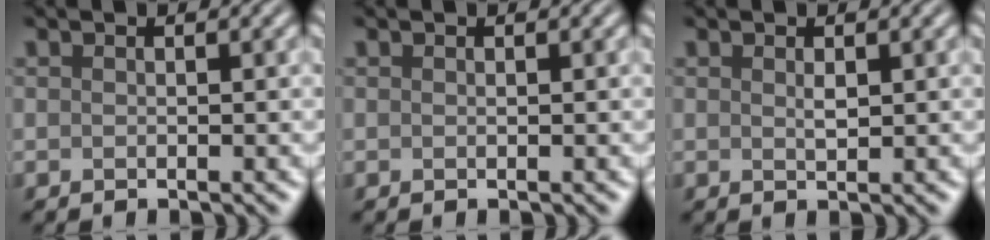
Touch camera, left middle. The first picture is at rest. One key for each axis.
{"total": 0.0}
{"total": 0.8, "fx": 0.3, "fy": 0.2, "fz": 0.7, "tx": -0.013, "ty": -0.002, "tz": 0.007}